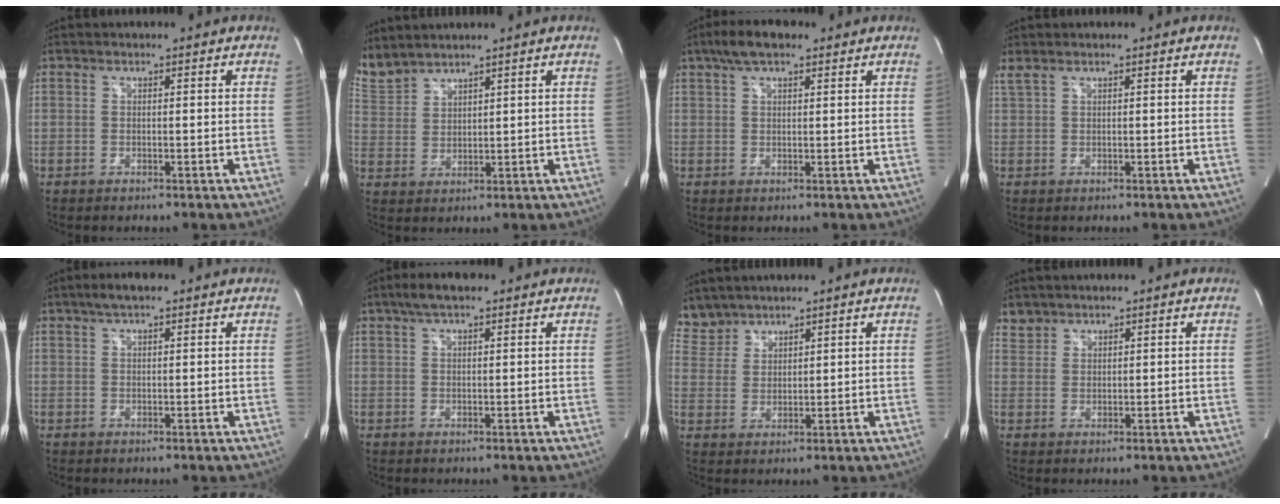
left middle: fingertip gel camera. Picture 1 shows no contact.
{"total": 6.9, "force": [6.7, 1.2, 1.1], "torque": [-0.052, 0.013, 0.154]}
{"total": 5.5, "force": [3.6, 1.9, 3.7], "torque": [-0.076, 0.021, 0.063]}
{"total": 1.2, "force": [1.1, 0.1, 0.6], "torque": [-0.025, 0.017, 0.030]}
{"total": 3.3, "force": [2.2, 0.9, 2.2], "torque": [-0.045, 0.013, 0.039]}
{"total": 4.3, "force": [3.0, 1.2, 2.9], "torque": [-0.060, 0.019, 0.052]}
{"total": 4.8, "force": [4.5, 1.6, -0.4], "torque": [0.002, 0.010, 0.102]}
{"total": 2.3, "force": [2.0, 1.1, -0.3], "torque": [0.008, 0.010, 0.039]}